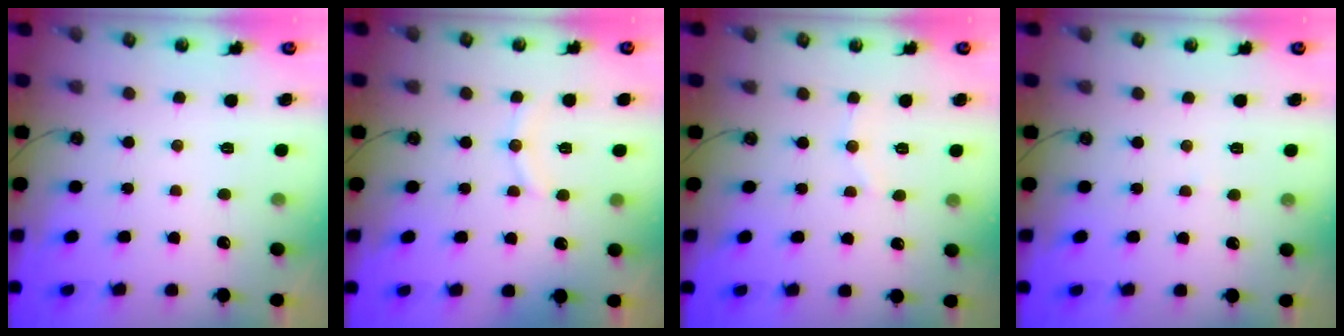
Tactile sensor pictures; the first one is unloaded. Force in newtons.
{"total": 6.3, "press": 6.1, "slide": 1.4}
{"total": 5.6, "press": 5.6, "slide": 0.6}
{"total": 4.5, "press": 4.5, "slide": 0.3}